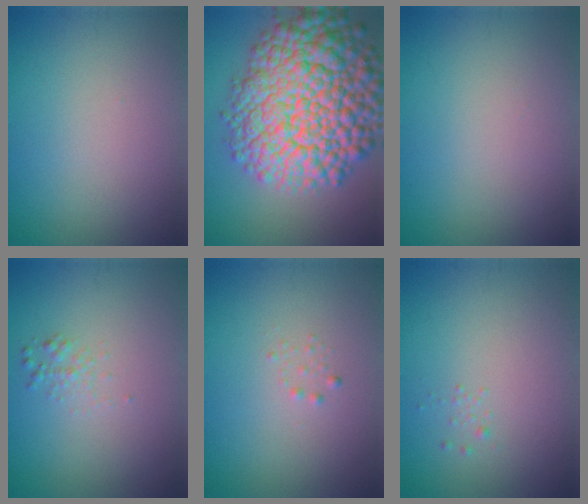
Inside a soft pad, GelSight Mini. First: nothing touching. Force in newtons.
{"total": 15.2, "press": 15.2, "slide": 0.6}
{"total": 0.0}
{"total": 1.0, "press": 1.0, "slide": 0.0}
{"total": 0.6, "press": 0.6, "slide": 0.0}
{"total": 0.7, "press": 0.7, "slide": 0.1}